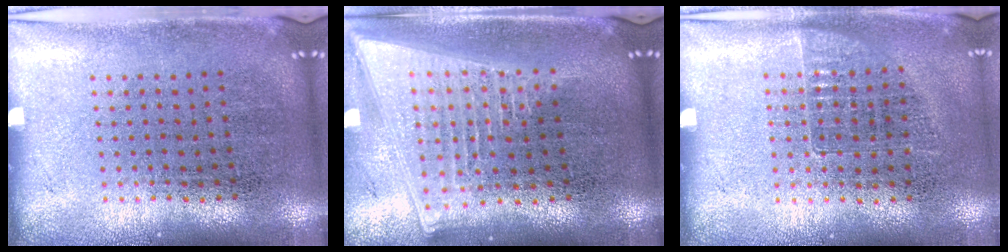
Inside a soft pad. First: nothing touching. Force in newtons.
{"total": 2.1, "press": 1.7, "slide": 1.1}
{"total": 0.7, "press": 0.7, "slide": 0.1}